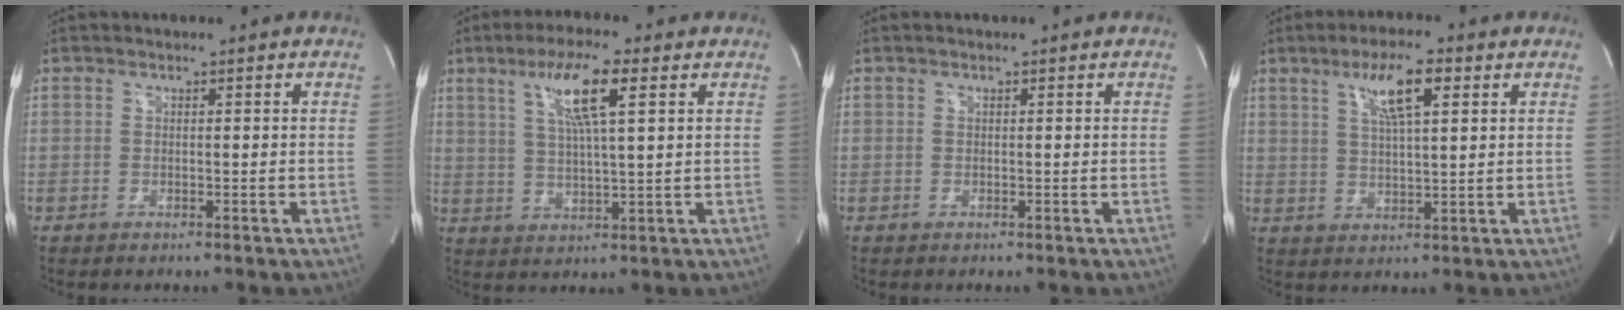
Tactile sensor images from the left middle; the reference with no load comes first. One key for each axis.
{"total": 9.2, "fx": 4.1, "fy": 0.4, "fz": 8.2, "tx": -0.157, "ty": 0.005, "tz": 0.074}
{"total": 0.0}
{"total": 7.9, "fx": 3.8, "fy": 1.1, "fz": 6.8, "tx": -0.129, "ty": 0.005, "tz": 0.068}